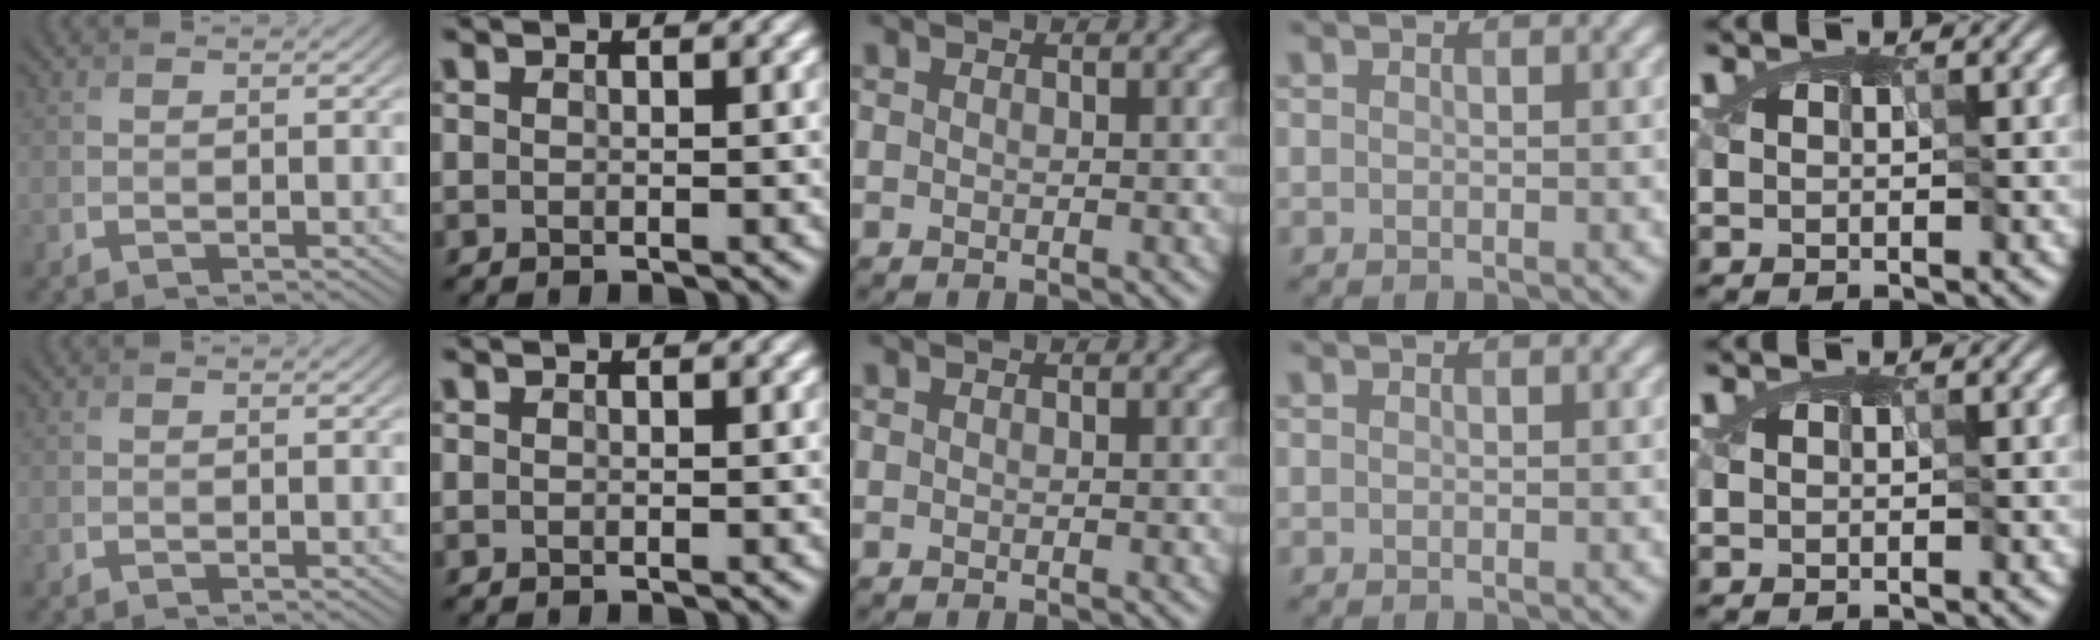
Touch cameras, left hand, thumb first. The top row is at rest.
{}